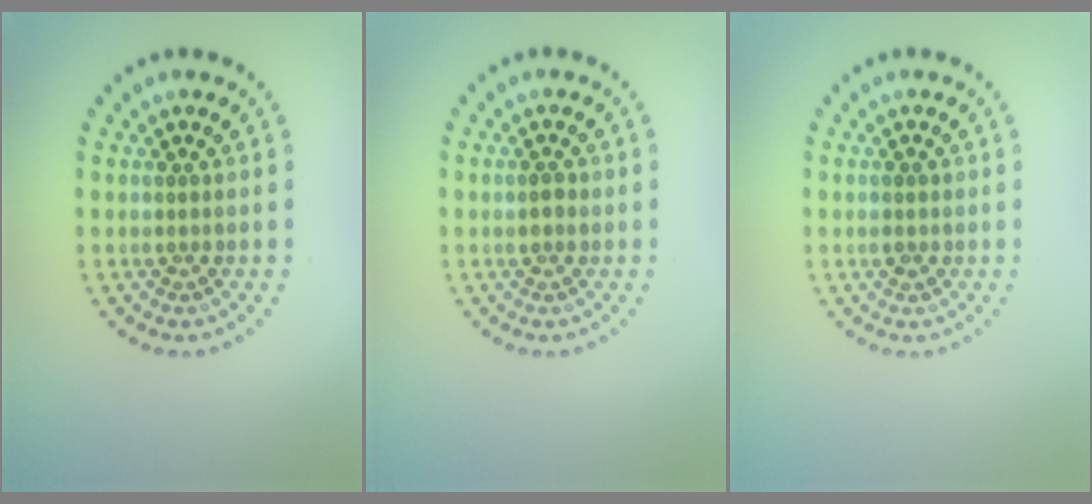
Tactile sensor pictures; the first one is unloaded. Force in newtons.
{"total": 1.1, "press": 1.1, "slide": 0.3}
{"total": 1.0, "press": 1.0, "slide": 0.1}